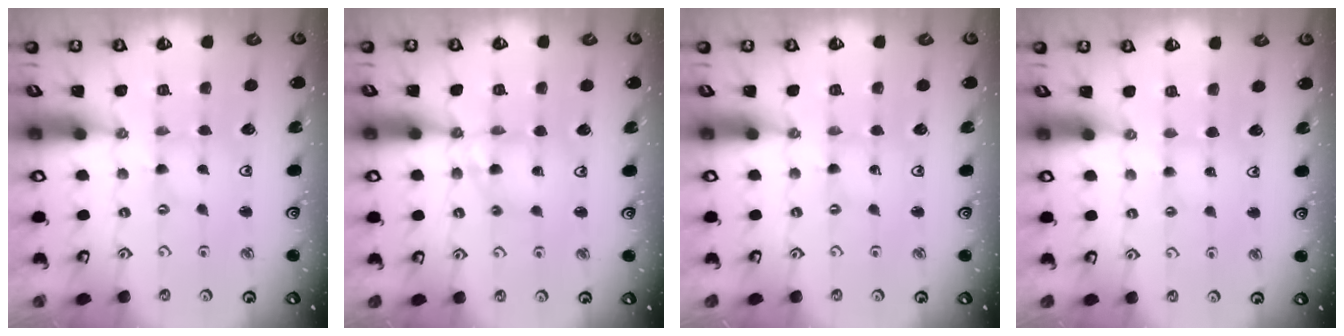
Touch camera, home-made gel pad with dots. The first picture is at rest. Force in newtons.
{"total": 10.4, "press": 10.3, "slide": 1.1}
{"total": 0.0}
{"total": 2.5, "press": 2.5, "slide": 0.2}